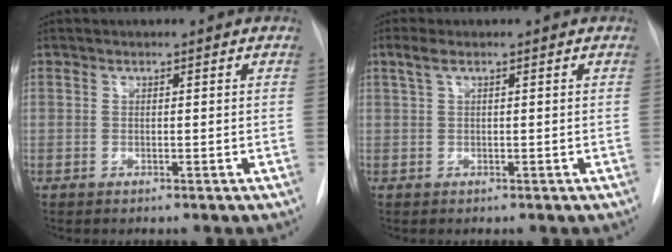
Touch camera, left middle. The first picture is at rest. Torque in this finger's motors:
{"motor_torque": [0.19, -0.27, 0.02, 0.02]}